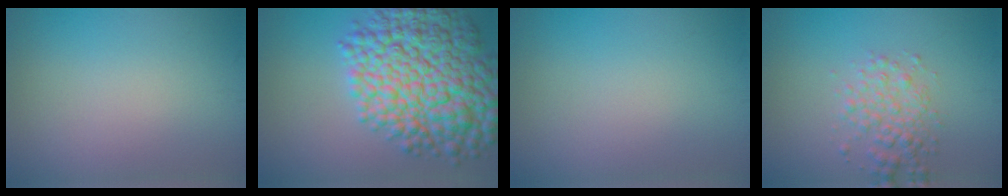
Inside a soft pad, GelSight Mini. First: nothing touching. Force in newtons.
{"total": 12.1, "press": 12.1, "slide": 0.2}
{"total": 0.0}
{"total": 2.9, "press": 2.9, "slide": 0.0}